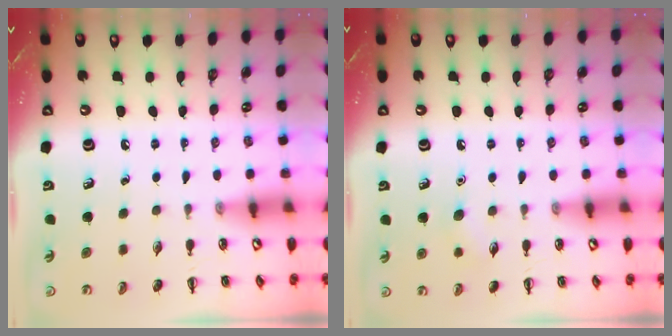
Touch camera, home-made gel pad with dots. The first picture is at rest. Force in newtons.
{"total": 5.6, "press": 5.5, "slide": 1.2}